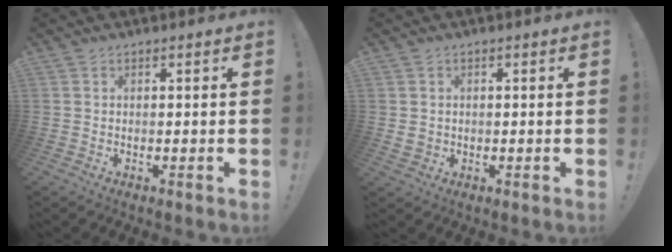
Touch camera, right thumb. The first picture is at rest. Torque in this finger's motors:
{"motor_torque": [0.02, -0.23, -0.04, 0.11, -0.01]}